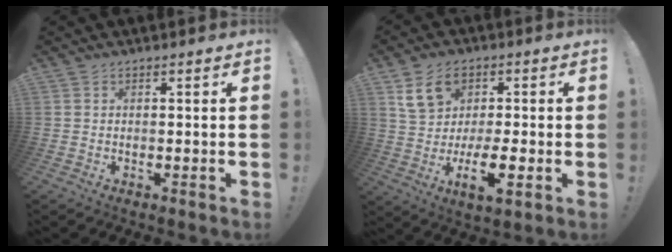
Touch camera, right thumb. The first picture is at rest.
{"total": 11.5, "force": [0.5, 7.2, 8.9], "torque": [-0.149, 0.005, 0.012]}